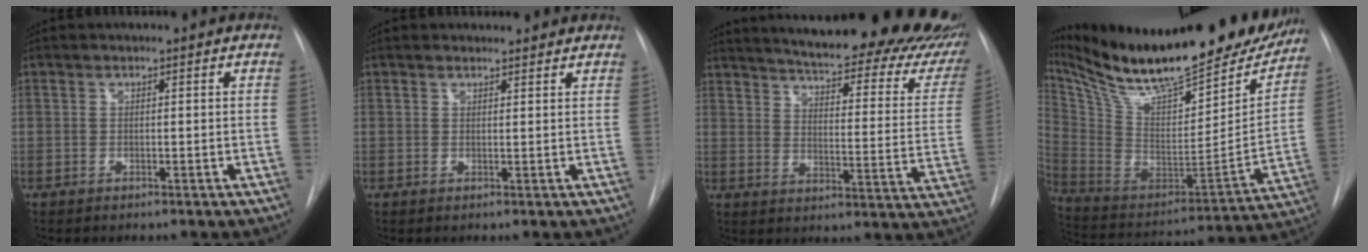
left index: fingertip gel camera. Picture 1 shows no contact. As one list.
[{"total": 2.0, "force": [1.8, 0.7, -0.1], "torque": [-0.003, 0.005, 0.015]}, {"total": 32.3, "force": [27.9, 6.2, 15.1], "torque": [-0.197, -0.101, 0.327]}, {"total": 30.6, "force": [25.9, 6.8, 15.0], "torque": [-0.264, -0.052, 0.385]}]